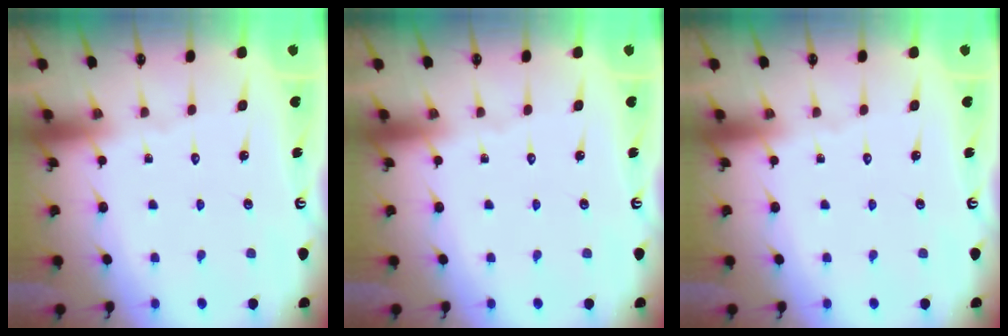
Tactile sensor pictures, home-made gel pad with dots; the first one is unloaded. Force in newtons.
{"total": 0.0}
{"total": 0.0}